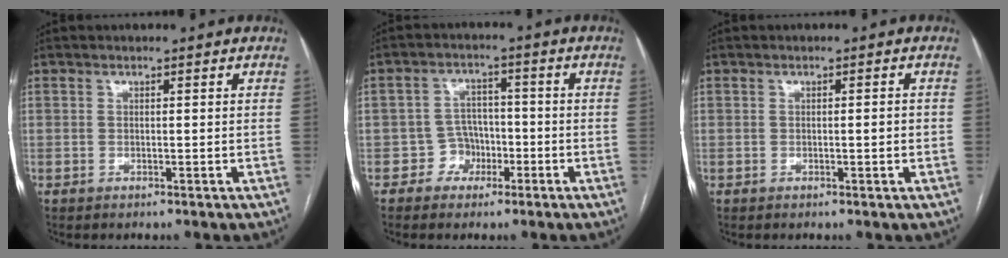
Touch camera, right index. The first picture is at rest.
{"total": 4.3, "force": [-1.9, 3.8, 0.9], "torque": [-0.008, 0.014, -0.031]}
{"total": 1.8, "force": [-0.2, 0.2, 1.7], "torque": [-0.025, 0.001, -0.004]}